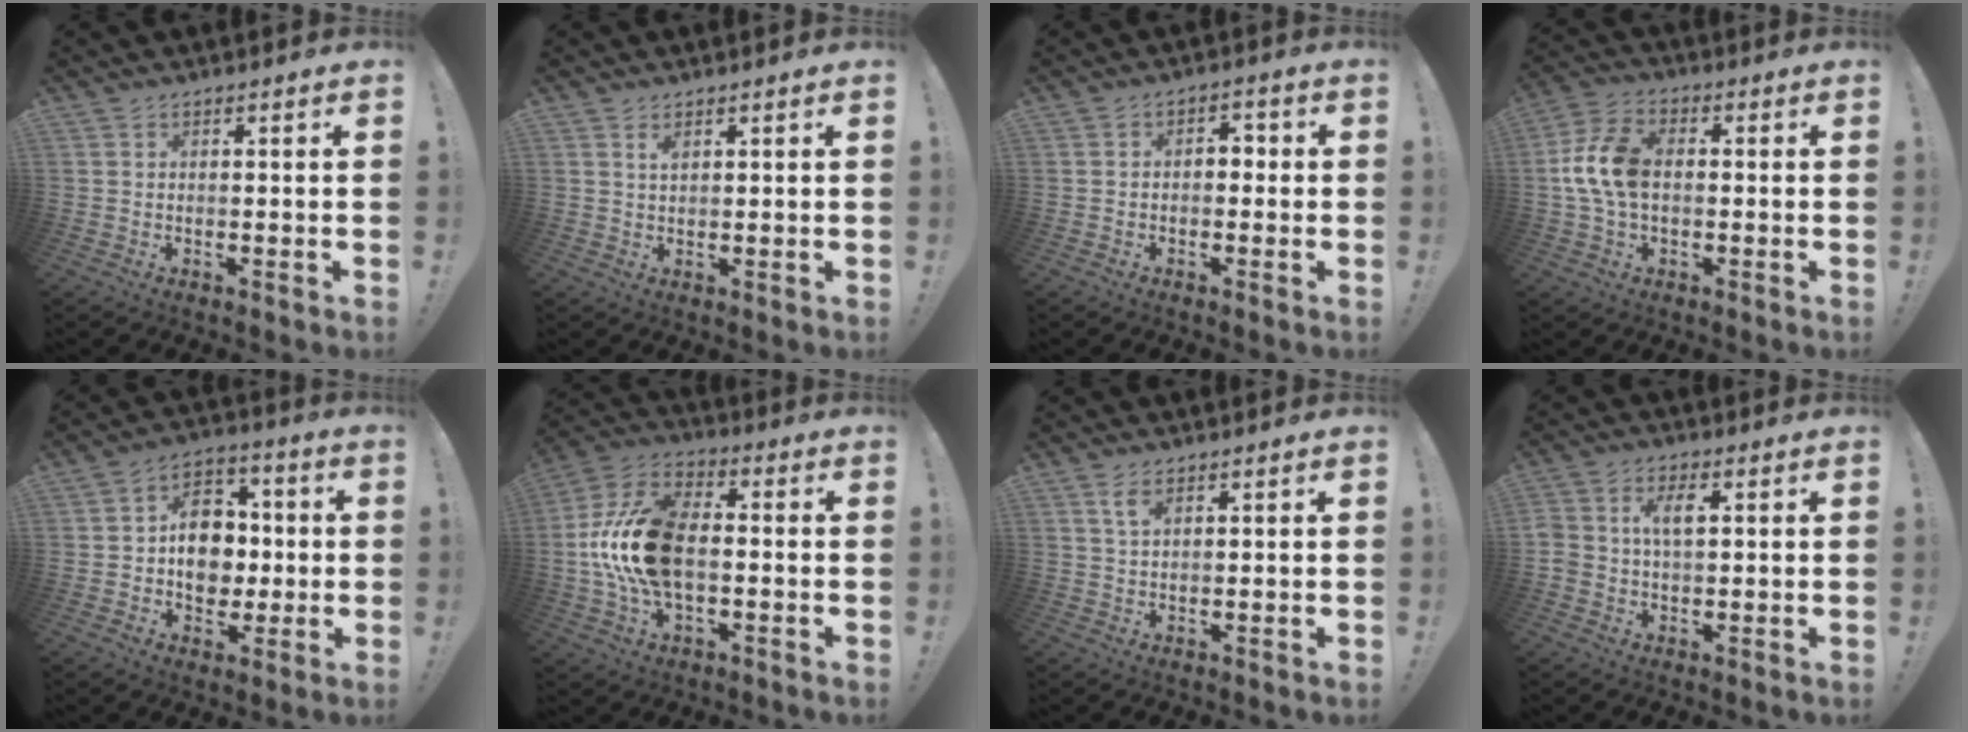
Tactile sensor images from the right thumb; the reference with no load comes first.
{"total": 1.2, "force": [0.8, 0.5, 0.8], "torque": [-0.014, 0.000, 0.014]}
{"total": 3.3, "force": [-1.1, 2.2, 2.2], "torque": [-0.036, 0.008, -0.023]}
{"total": 11.4, "force": [-0.1, 7.2, 8.9], "torque": [-0.180, 0.008, 0.003]}
{"total": 12.6, "force": [-0.4, 10.4, 7.1], "torque": [-0.102, 0.016, 0.003]}
{"total": 18.9, "force": [-1.2, 11.4, 15.0], "torque": [-0.291, 0.017, -0.016]}
{"total": 3.5, "force": [1.9, 1.5, 2.5], "torque": [-0.044, -0.003, 0.032]}
{"total": 5.7, "force": [0.9, 3.7, 4.3], "torque": [-0.074, 0.009, 0.013]}